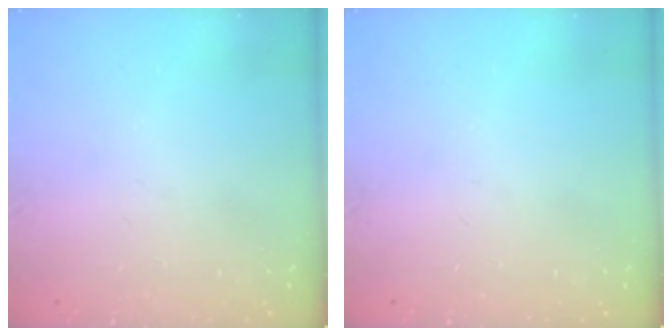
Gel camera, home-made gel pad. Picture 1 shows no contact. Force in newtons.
{"total": 0.0}